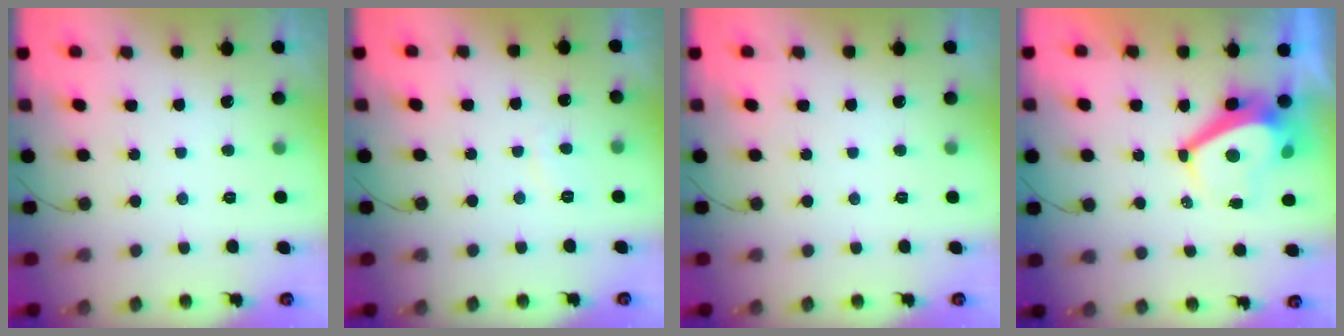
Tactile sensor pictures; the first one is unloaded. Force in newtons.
{"total": 1.6, "press": 1.5, "slide": 0.6}
{"total": 0.0}
{"total": 6.4, "press": 6.3, "slide": 0.7}